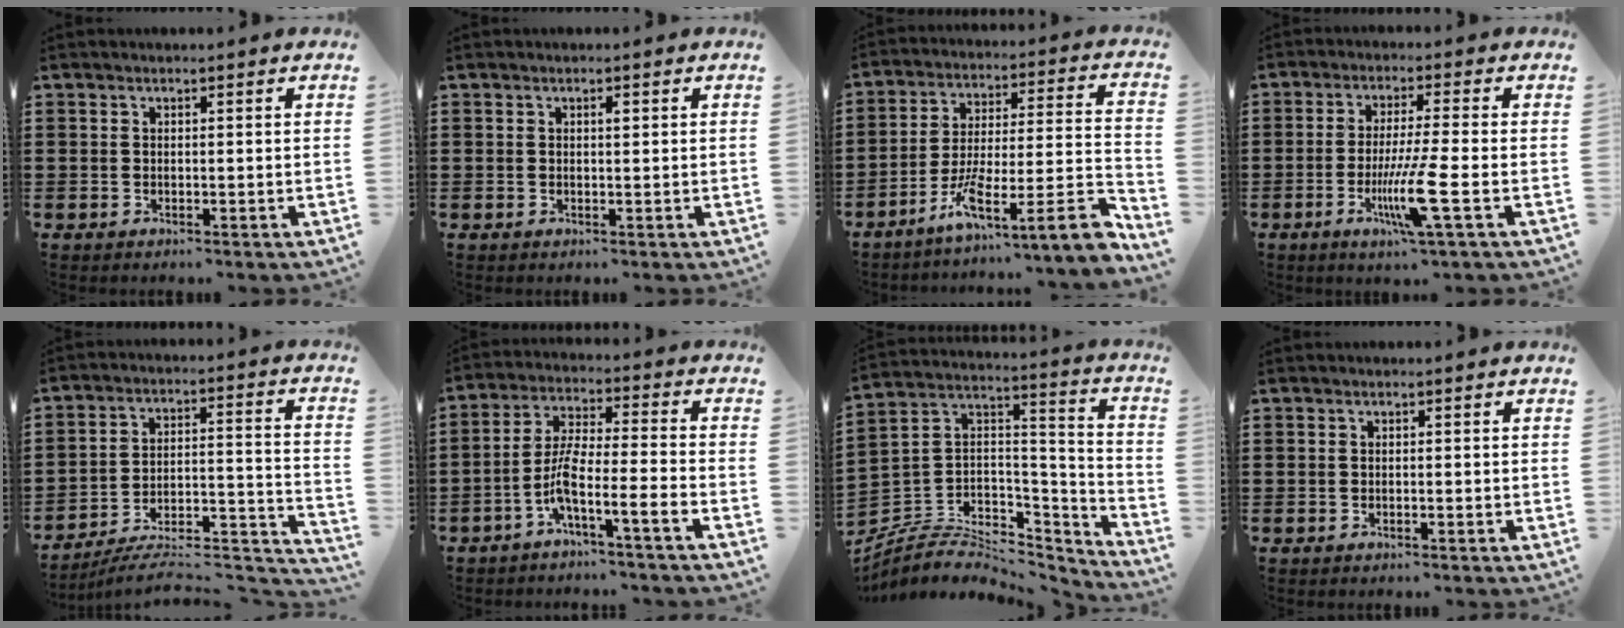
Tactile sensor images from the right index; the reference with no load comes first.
{"total": 0.8, "force": [0.2, 0.3, 0.7], "torque": [-0.015, 0.000, 0.004]}
{"total": 11.2, "force": [-6.4, 1.8, 9.0], "torque": [-0.135, -0.004, -0.113]}
{"total": 9.0, "force": [-2.9, 0.2, 8.5], "torque": [-0.168, -0.023, -0.056]}
{"total": 7.7, "force": [-6.9, 1.5, 3.2], "torque": [-0.039, 0.010, -0.134]}
{"total": 6.6, "force": [-4.1, -0.1, 5.1], "torque": [-0.119, -0.017, -0.087]}
{"total": 5.6, "force": [-3.9, 3.5, 2.1], "torque": [-0.058, -0.006, -0.078]}
{"total": 0.0}